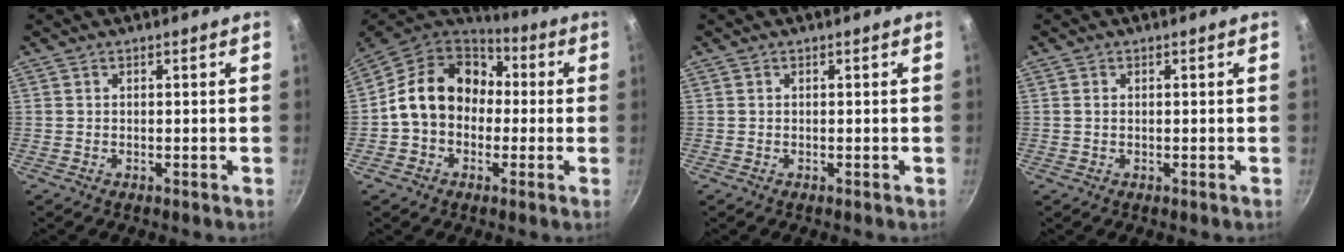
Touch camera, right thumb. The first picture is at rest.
{"total": 16.6, "force": [0.4, 13.4, 9.8], "torque": [-0.132, 0.048, -0.010]}
{"total": 0.0}
{"total": 0.7, "force": [0.1, 0.5, 0.4], "torque": [-0.008, 0.002, 0.001]}